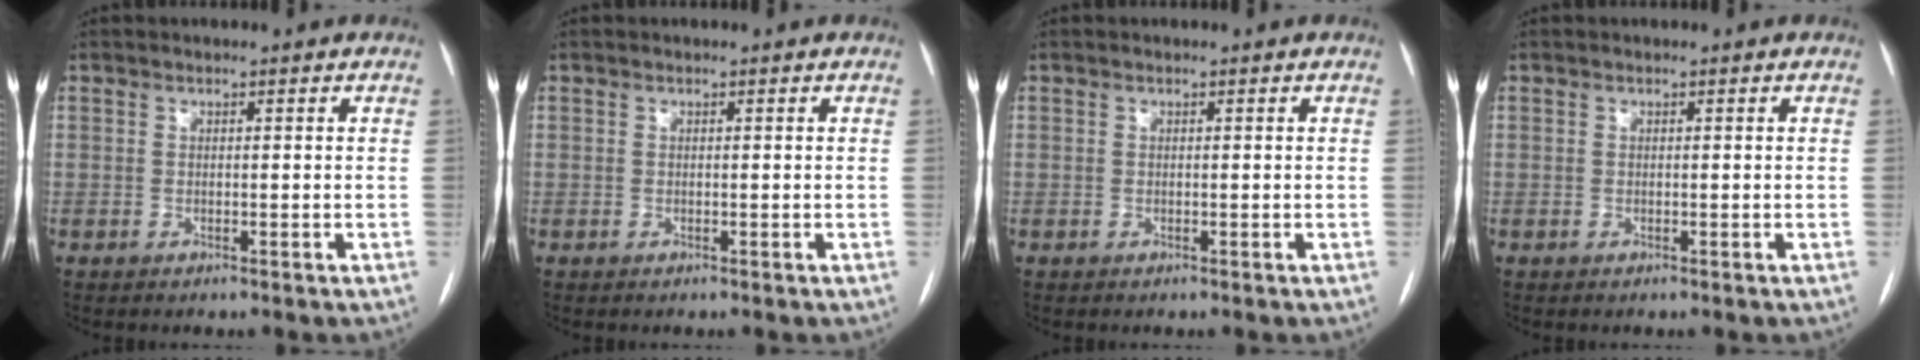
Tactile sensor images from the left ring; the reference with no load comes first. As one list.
[{"total": 0.0}, {"total": 0.0}, {"total": 0.0}]